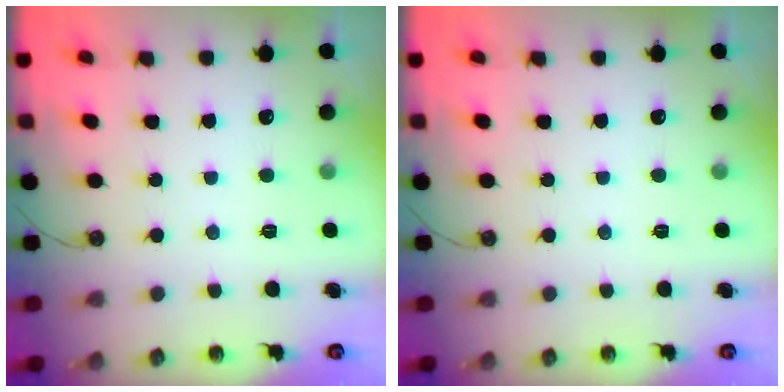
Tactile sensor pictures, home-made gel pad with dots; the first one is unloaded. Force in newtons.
{"total": 0.0}